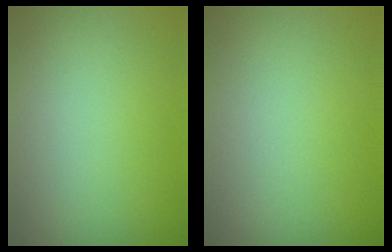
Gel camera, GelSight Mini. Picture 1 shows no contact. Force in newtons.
{"total": 0.0}